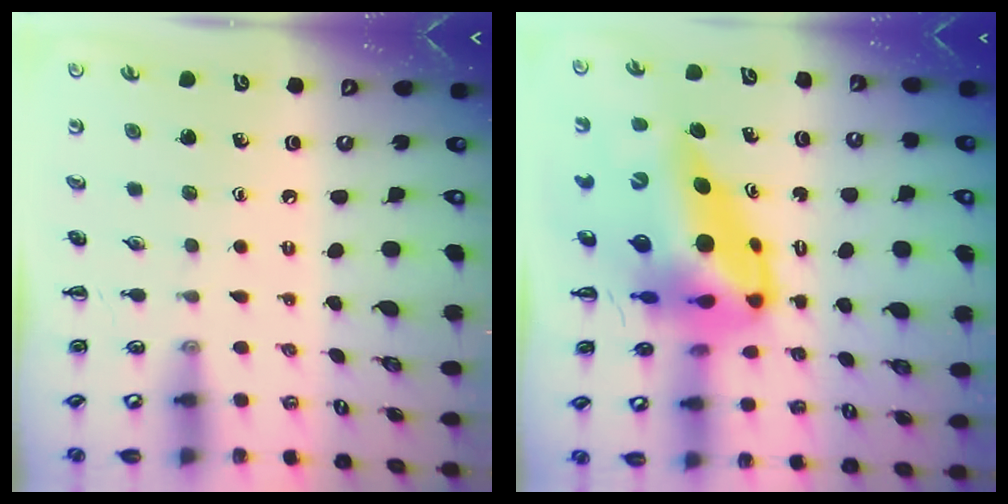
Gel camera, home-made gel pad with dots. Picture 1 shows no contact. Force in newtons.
{"total": 16.4, "press": 15.7, "slide": 4.8}